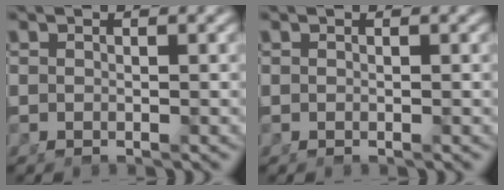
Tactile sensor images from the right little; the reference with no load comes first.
{"total": 0.0}